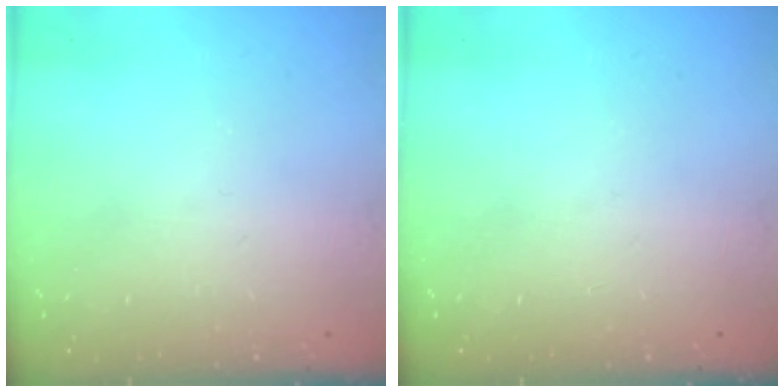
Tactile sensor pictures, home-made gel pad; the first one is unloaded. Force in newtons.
{"total": 0.0}